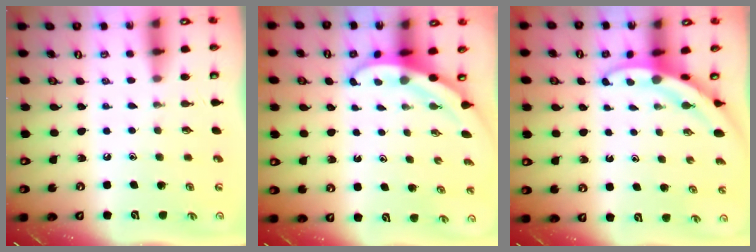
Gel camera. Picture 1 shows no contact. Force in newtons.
{"total": 3.4, "press": 3.4, "slide": 0.1}
{"total": 2.8, "press": 2.8, "slide": 0.3}